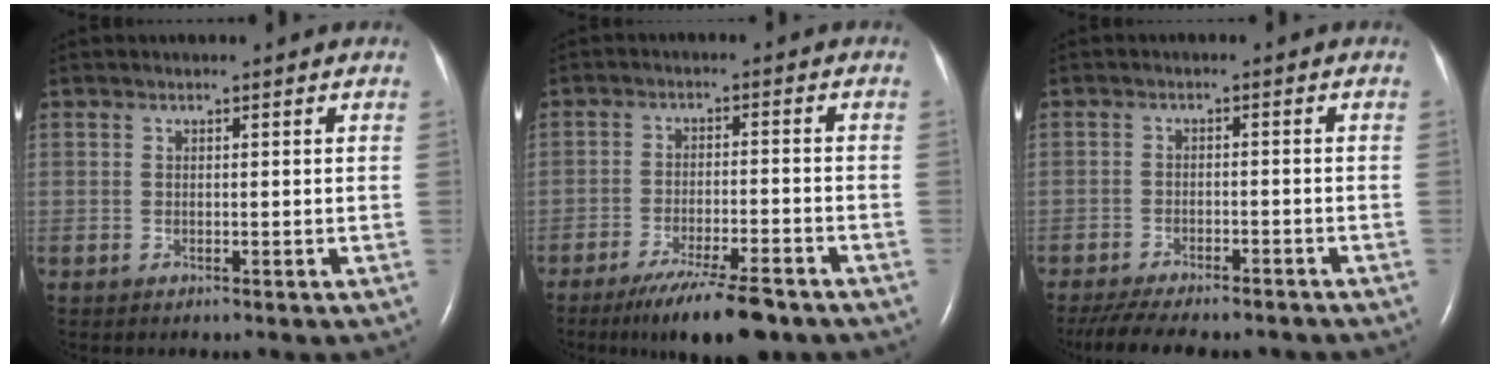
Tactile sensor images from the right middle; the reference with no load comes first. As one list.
[{"total": 10.7, "force": [-8.1, 1.2, 6.9], "torque": [-0.113, -0.025, -0.129]}, {"total": 13.6, "force": [-11.8, 3.1, 5.9], "torque": [-0.117, -0.016, -0.161]}]